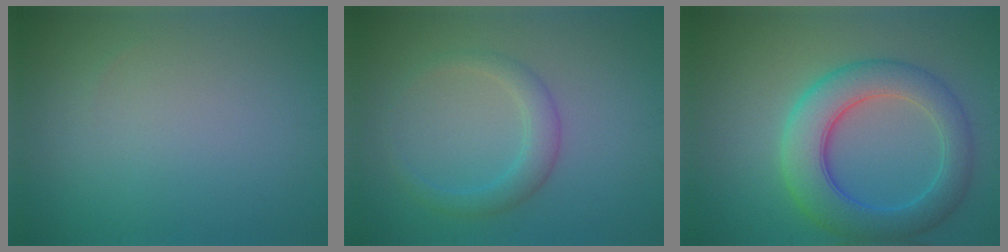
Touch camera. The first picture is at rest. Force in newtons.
{"total": 2.6, "press": 2.6, "slide": 0.1}
{"total": 7.2, "press": 7.2, "slide": 0.2}